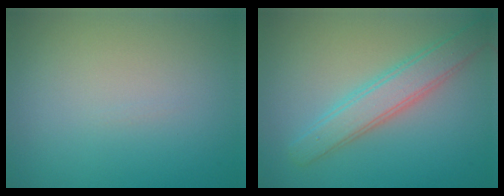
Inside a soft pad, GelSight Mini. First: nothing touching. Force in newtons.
{"total": 3.9, "press": 3.9, "slide": 0.1}